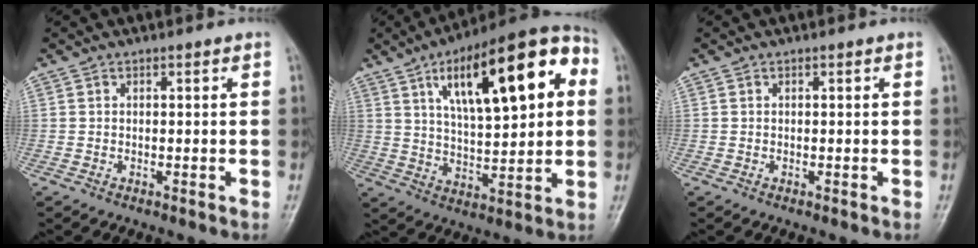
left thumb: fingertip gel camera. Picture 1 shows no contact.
{"total": 22.8, "force": [7.2, 8.5, 19.9], "torque": [-0.275, 0.011, 0.104]}
{"total": 0.0}